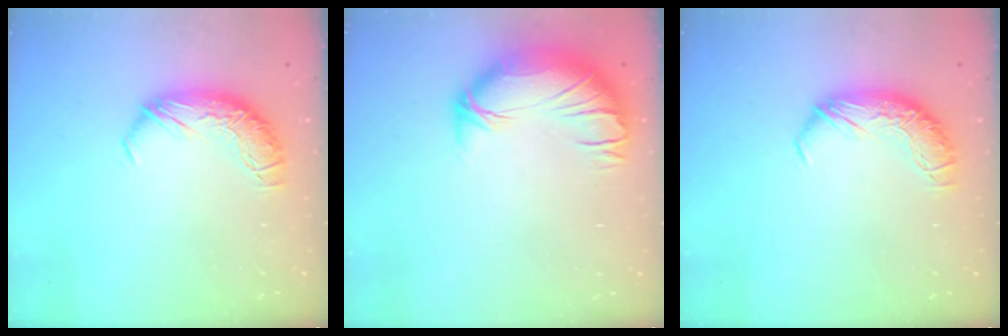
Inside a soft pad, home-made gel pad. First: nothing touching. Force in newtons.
{"total": 2.1, "press": 0.9, "slide": 2.0}
{"total": 0.0}